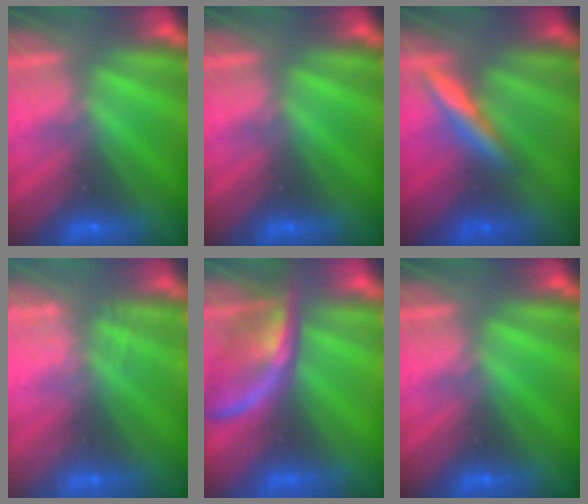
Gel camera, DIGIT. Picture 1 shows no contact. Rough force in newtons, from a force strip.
{"total": 0.0}
{"total": 2.4}
{"total": 2.5}
{"total": 2.3}
{"total": 0.0}